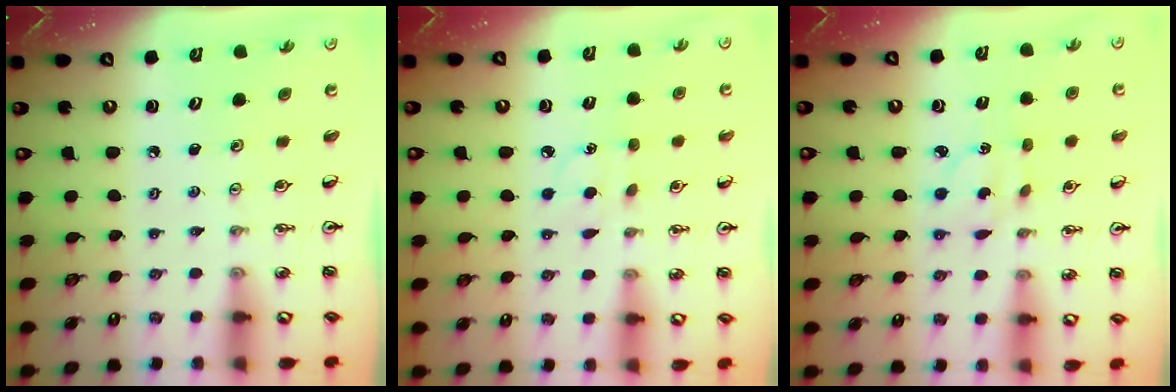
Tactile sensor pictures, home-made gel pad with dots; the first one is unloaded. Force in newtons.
{"total": 4.7, "press": 4.7, "slide": 0.6}
{"total": 3.8, "press": 3.7, "slide": 0.8}